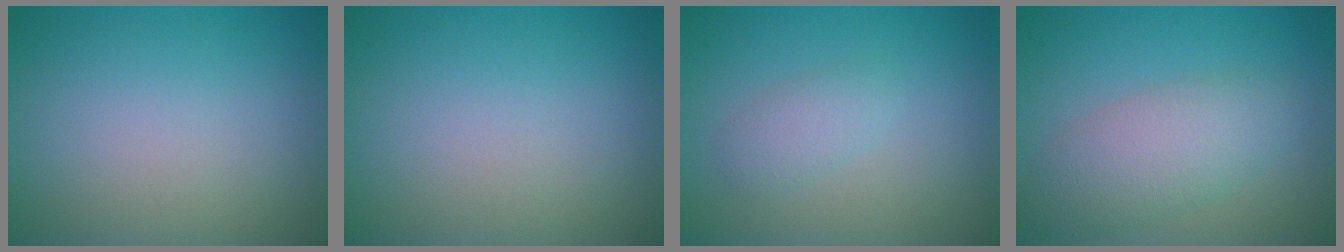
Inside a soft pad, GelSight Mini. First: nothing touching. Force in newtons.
{"total": 0.0}
{"total": 1.8, "press": 1.8, "slide": 0.2}
{"total": 4.5, "press": 4.5, "slide": 0.3}